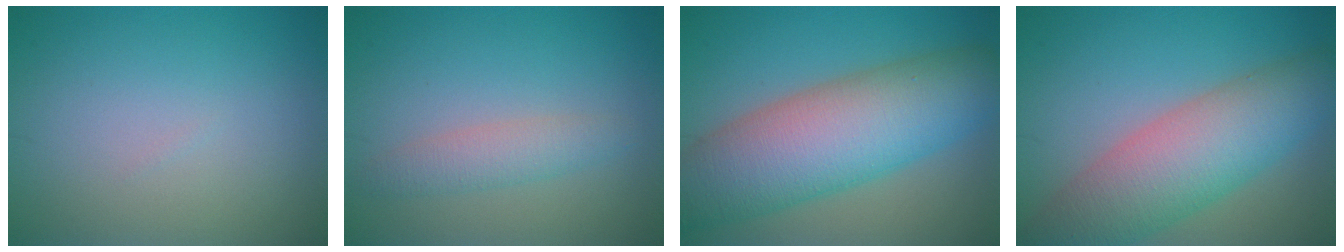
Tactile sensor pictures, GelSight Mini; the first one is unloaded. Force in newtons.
{"total": 2.4, "press": 2.4, "slide": 0.0}
{"total": 11.5, "press": 11.5, "slide": 0.1}
{"total": 8.8, "press": 8.8, "slide": 0.5}